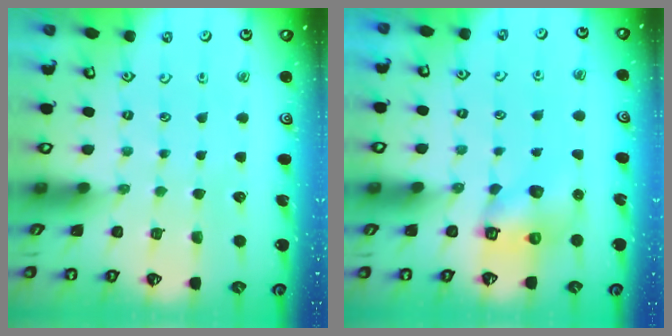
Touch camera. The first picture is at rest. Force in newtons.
{"total": 7.1, "press": 7.0, "slide": 0.9}